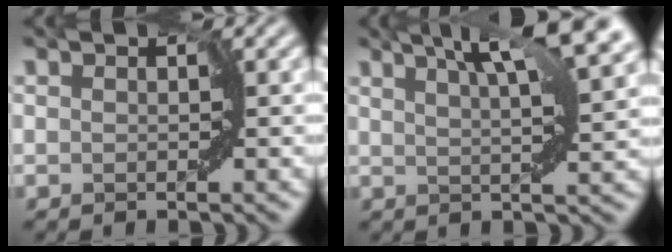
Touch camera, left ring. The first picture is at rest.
{"total": 8.7, "force": [5.3, 1.6, 6.6], "torque": [-0.075, 0.034, 0.067]}